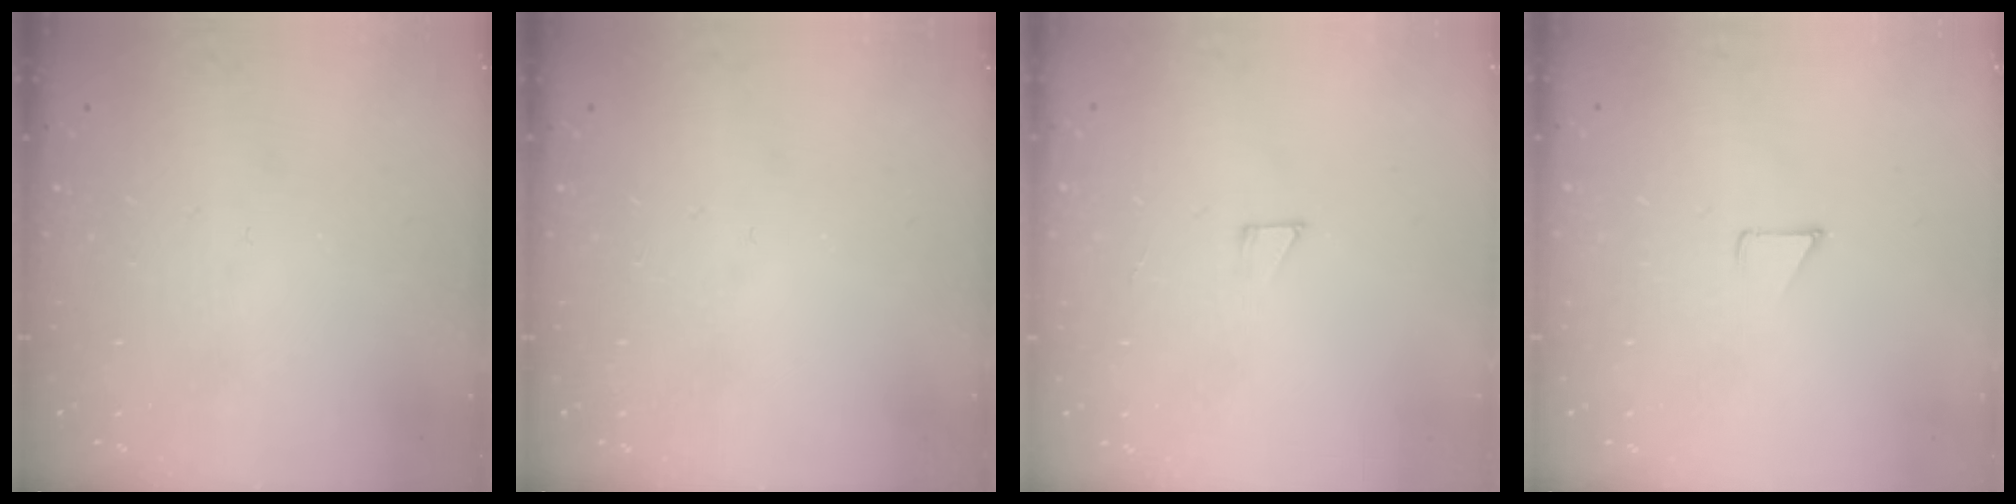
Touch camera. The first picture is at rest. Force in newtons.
{"total": 0.0}
{"total": 1.9, "press": 1.9, "slide": 0.1}
{"total": 2.9, "press": 2.8, "slide": 0.3}